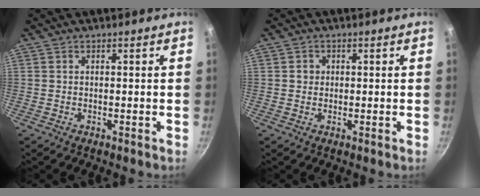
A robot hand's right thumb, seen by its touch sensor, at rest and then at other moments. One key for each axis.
{"total": 1.7, "fx": 0.2, "fy": 1.6, "fz": 0.5, "tx": 0.000, "ty": 0.003, "tz": 0.002}